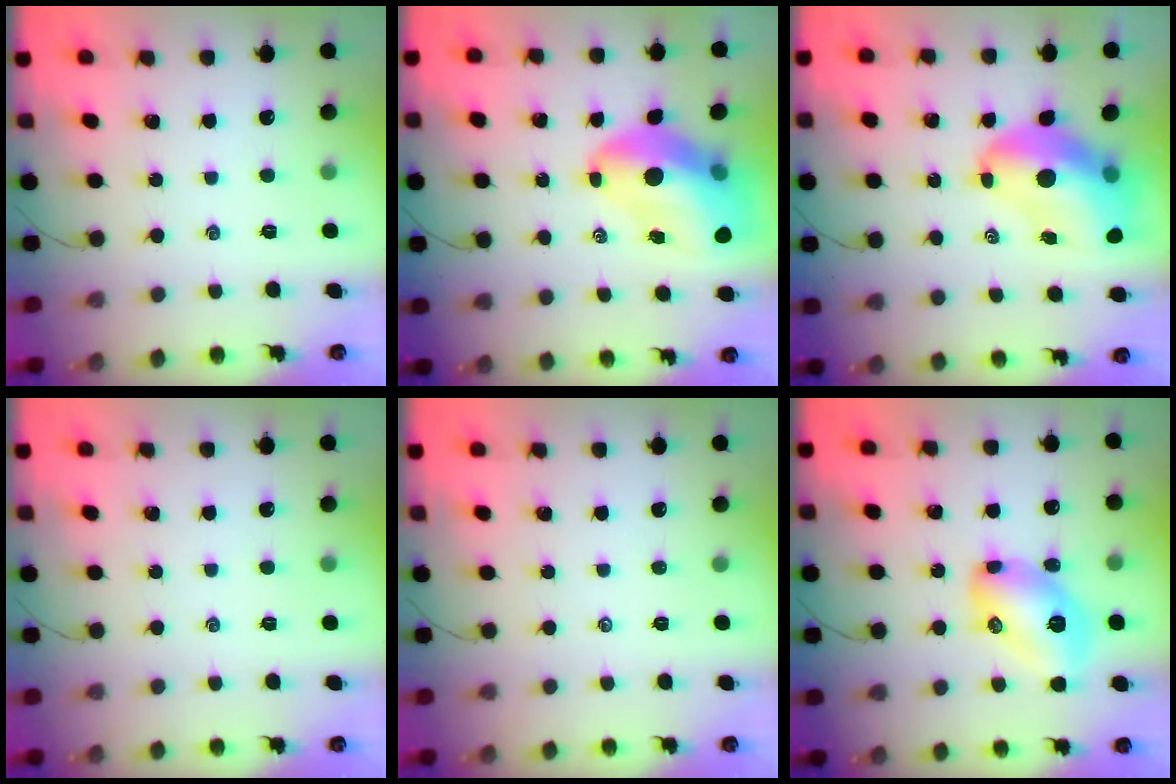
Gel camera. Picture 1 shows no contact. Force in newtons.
{"total": 15.9, "press": 15.2, "slide": 4.5}
{"total": 15.1, "press": 14.5, "slide": 3.9}
{"total": 0.0}
{"total": 0.0}
{"total": 12.7, "press": 12.7, "slide": 0.8}